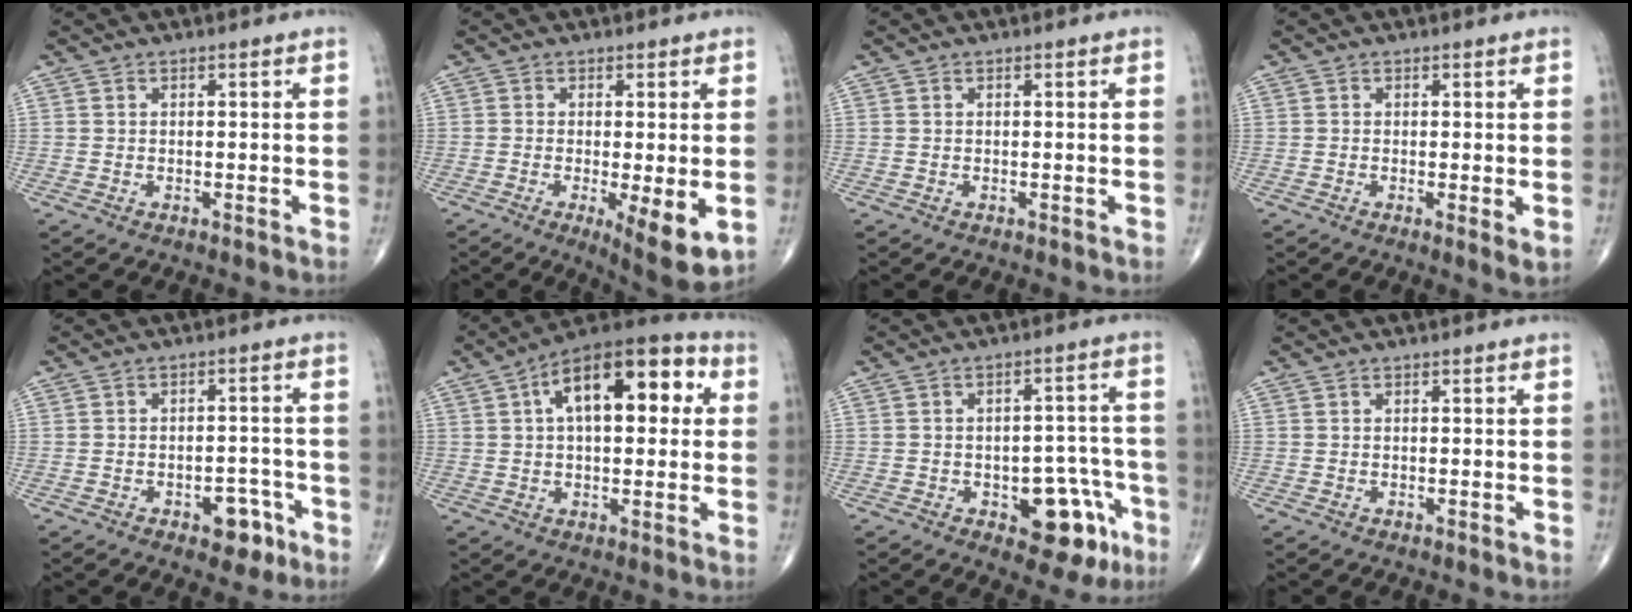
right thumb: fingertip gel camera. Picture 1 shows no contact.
{"total": 8.4, "force": [-1.9, 2.3, 7.9], "torque": [-0.117, -0.024, -0.026]}
{"total": 0.0}
{"total": 2.2, "force": [-0.1, 0.5, 2.1], "torque": [-0.038, -0.009, -0.007]}
{"total": 5.8, "force": [-3.0, 3.3, 3.6], "torque": [-0.024, 0.028, -0.036]}
{"total": 17.9, "force": [4.7, 8.8, 14.9], "torque": [-0.197, 0.032, 0.062]}
{"total": 11.5, "force": [-5.0, 6.3, 8.3], "torque": [-0.059, 0.043, -0.054]}
{"total": 0.0}